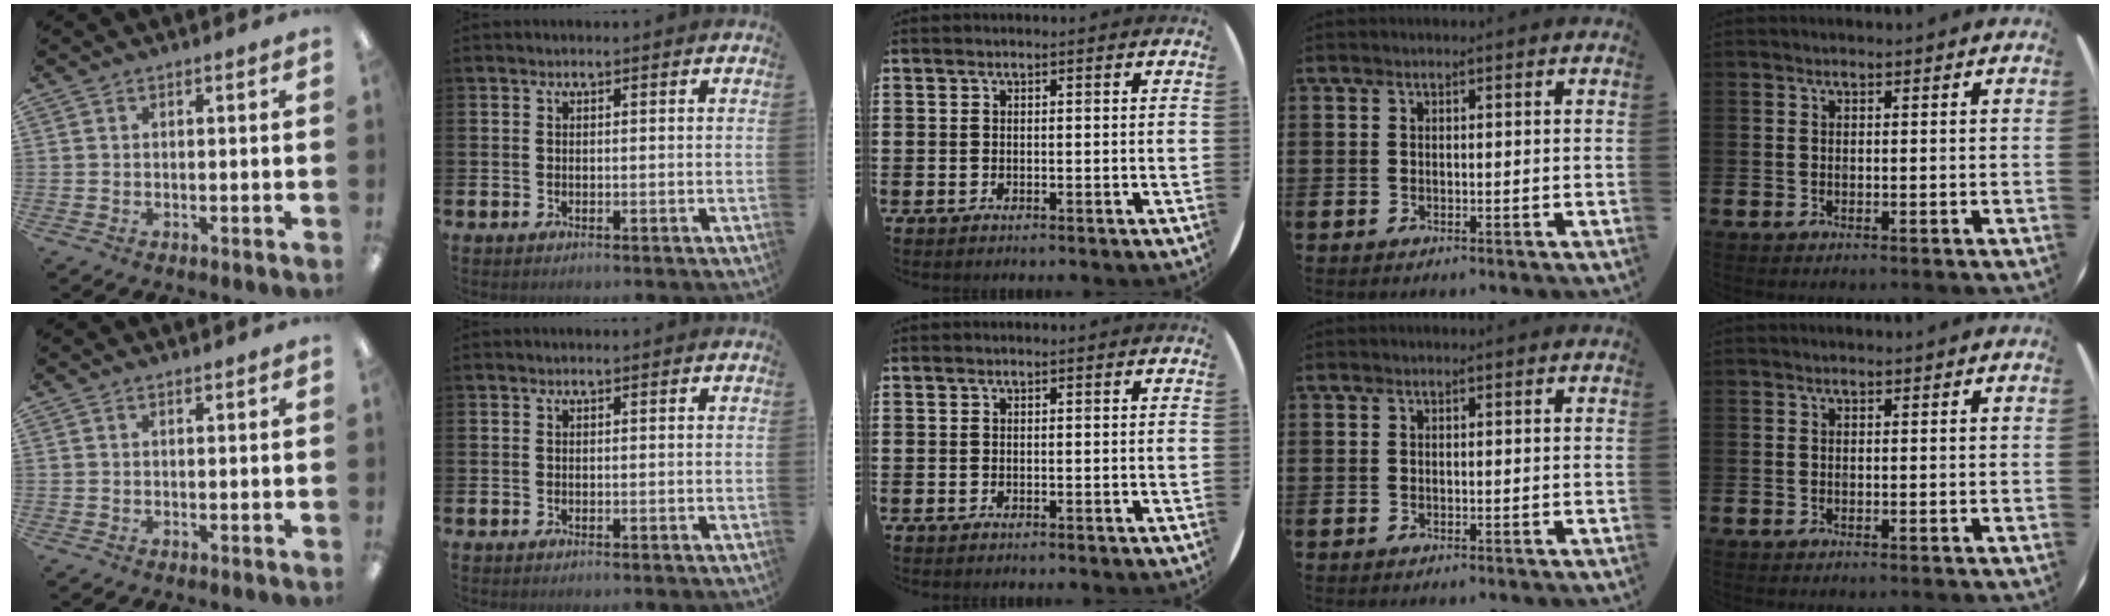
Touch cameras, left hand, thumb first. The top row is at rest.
{"thumb": {"total": 0.6, "force": [0.6, 0.1, 0.1], "torque": [-0.004, 0.000, 0.011]}}